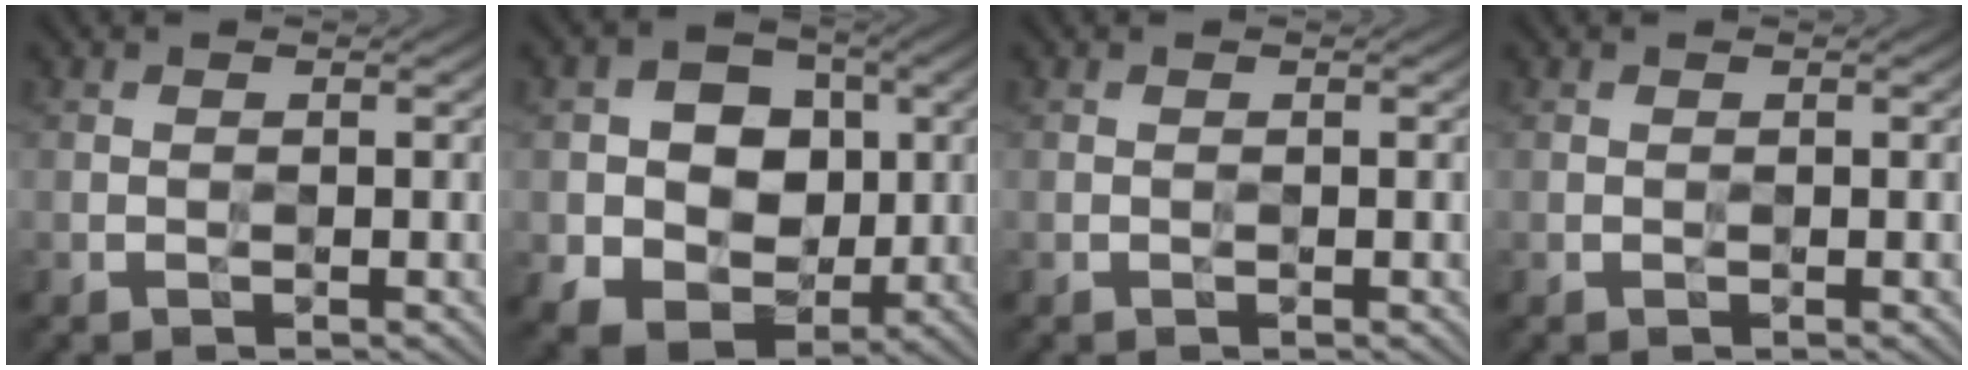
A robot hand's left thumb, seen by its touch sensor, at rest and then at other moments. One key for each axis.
{"total": 9.7, "fx": -0.2, "fy": 8.1, "fz": 5.4, "tx": -0.105, "ty": -0.007, "tz": -0.013}
{"total": 0.0}
{"total": 0.0}